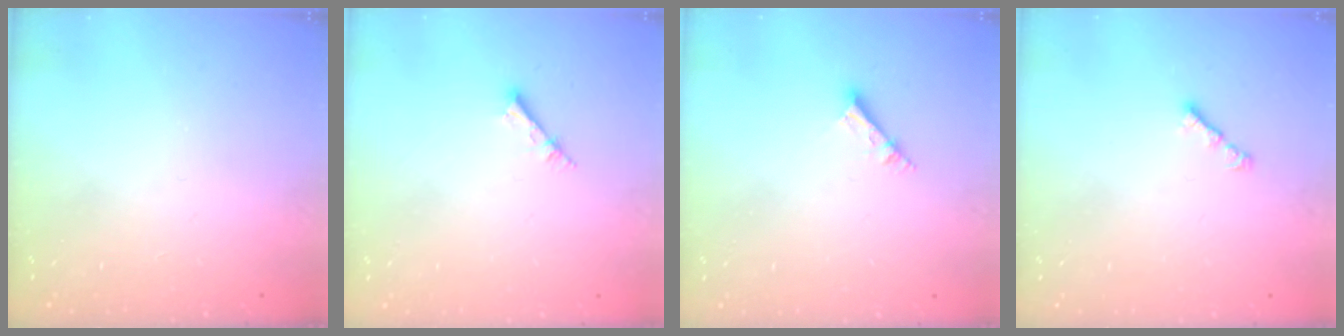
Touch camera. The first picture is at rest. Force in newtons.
{"total": 2.6, "press": 2.6, "slide": 0.3}
{"total": 3.8, "press": 3.8, "slide": 0.6}
{"total": 1.9, "press": 1.8, "slide": 0.6}